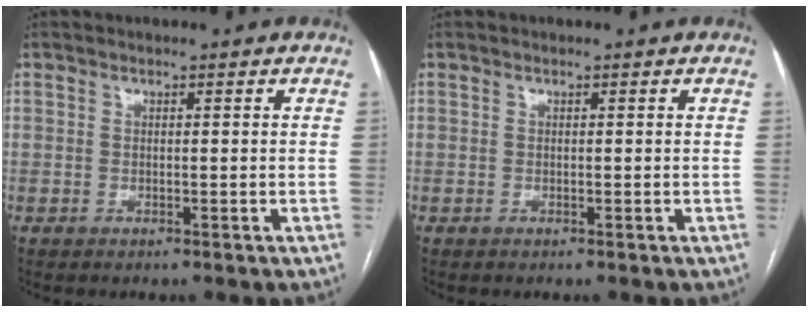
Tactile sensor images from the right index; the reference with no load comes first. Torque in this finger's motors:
{"motor_torque": [0.00, 0.00, 0.00, 0.00]}